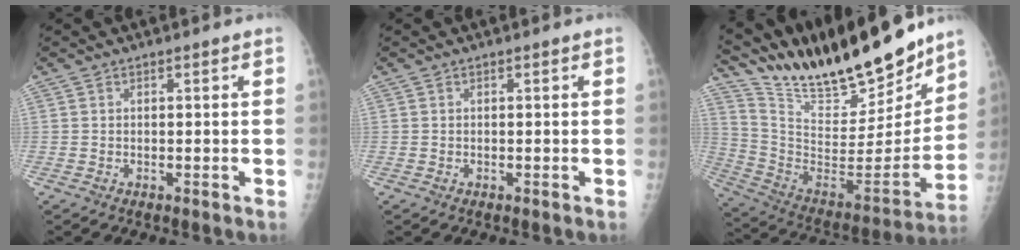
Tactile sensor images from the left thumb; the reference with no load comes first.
{"total": 0.0}
{"total": 29.0, "force": [24.3, 6.8, 14.3], "torque": [-0.210, -0.107, 0.392]}